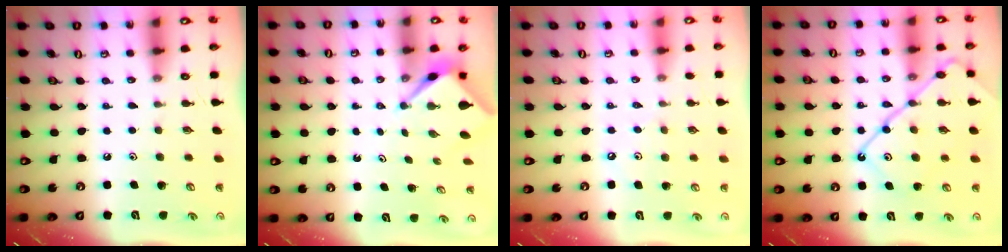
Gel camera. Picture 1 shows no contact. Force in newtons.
{"total": 2.6, "press": 2.6, "slide": 0.1}
{"total": 5.9, "press": 5.8, "slide": 0.8}
{"total": 15.5, "press": 15.4, "slide": 1.5}